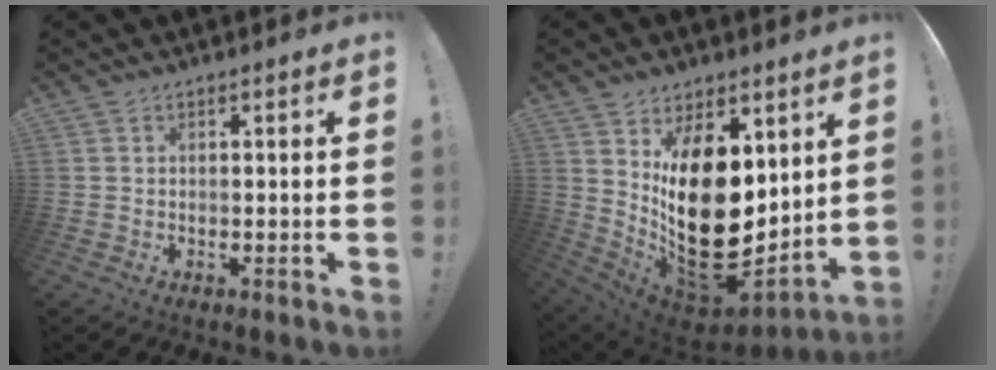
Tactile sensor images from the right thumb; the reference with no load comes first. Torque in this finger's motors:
{"motor_torque": [1.26, 3.75, 1.76, -1.01, 0.29]}